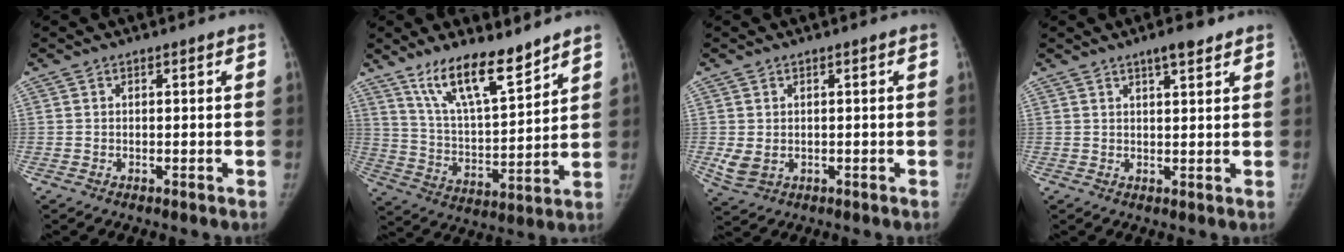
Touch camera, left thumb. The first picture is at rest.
{"total": 14.4, "force": [10.6, 3.9, 8.8], "torque": [-0.130, -0.066, 0.203]}
{"total": 3.5, "force": [-0.2, 2.7, 2.2], "torque": [-0.043, -0.010, 0.009]}
{"total": 4.2, "force": [3.0, 1.1, 2.8], "torque": [-0.036, -0.016, 0.044]}